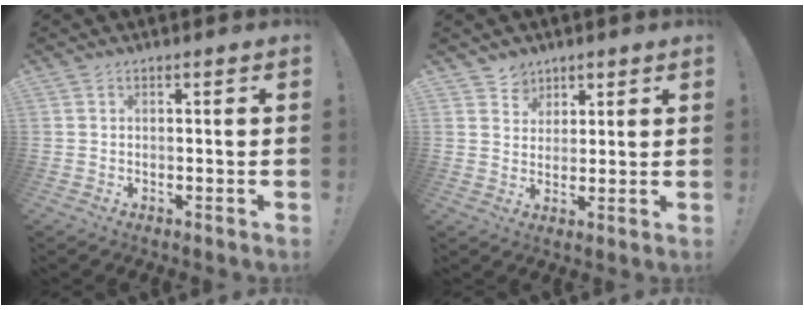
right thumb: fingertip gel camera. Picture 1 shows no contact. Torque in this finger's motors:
{"motor_torque": [0.19, 0.70, -0.29, 0.27, 0.00]}